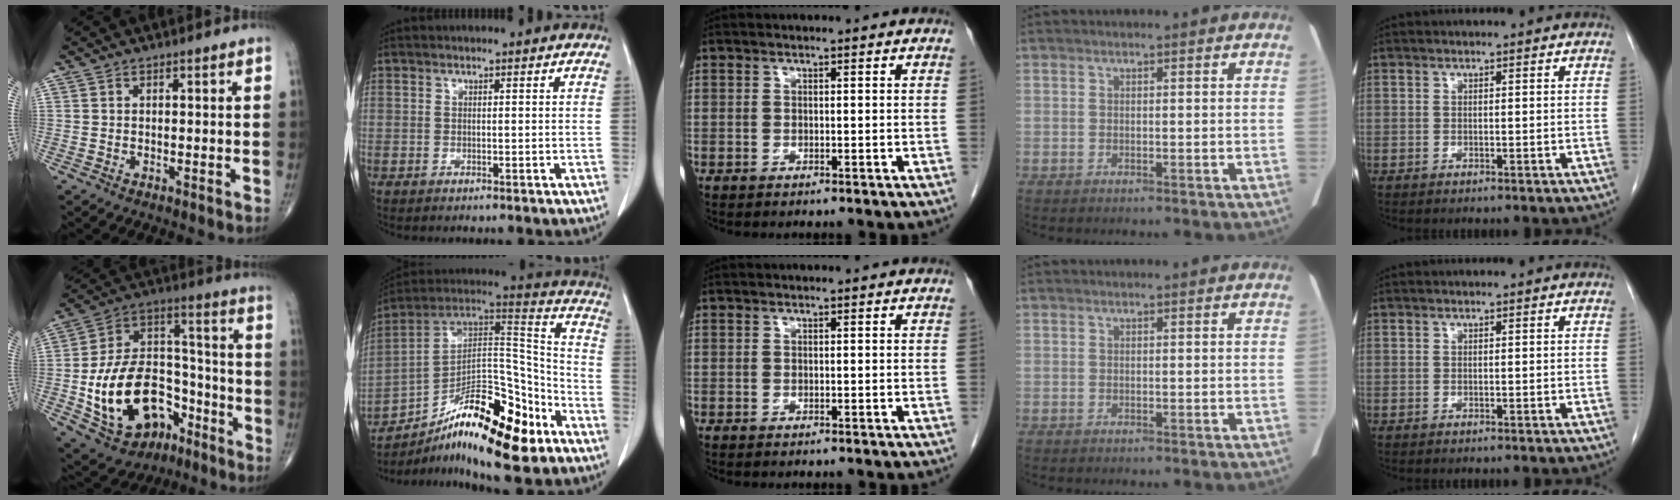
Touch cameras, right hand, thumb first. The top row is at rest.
{"thumb": {"total": 22.1, "force": [-8.4, 14.5, 14.4], "torque": [-0.230, 0.076, -0.125]}, "index": {"total": 23.2, "force": [-13.4, 6.5, 17.8], "torque": [-0.272, 0.034, -0.213]}}